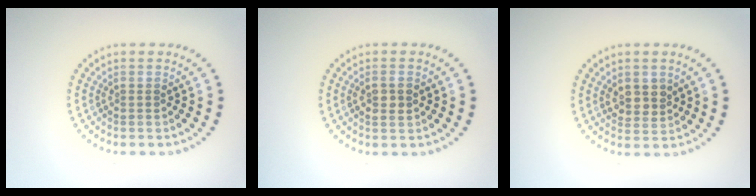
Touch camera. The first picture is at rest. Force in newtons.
{"total": 1.6, "press": 1.6, "slide": 0.3}
{"total": 2.3, "press": 2.1, "slide": 1.0}